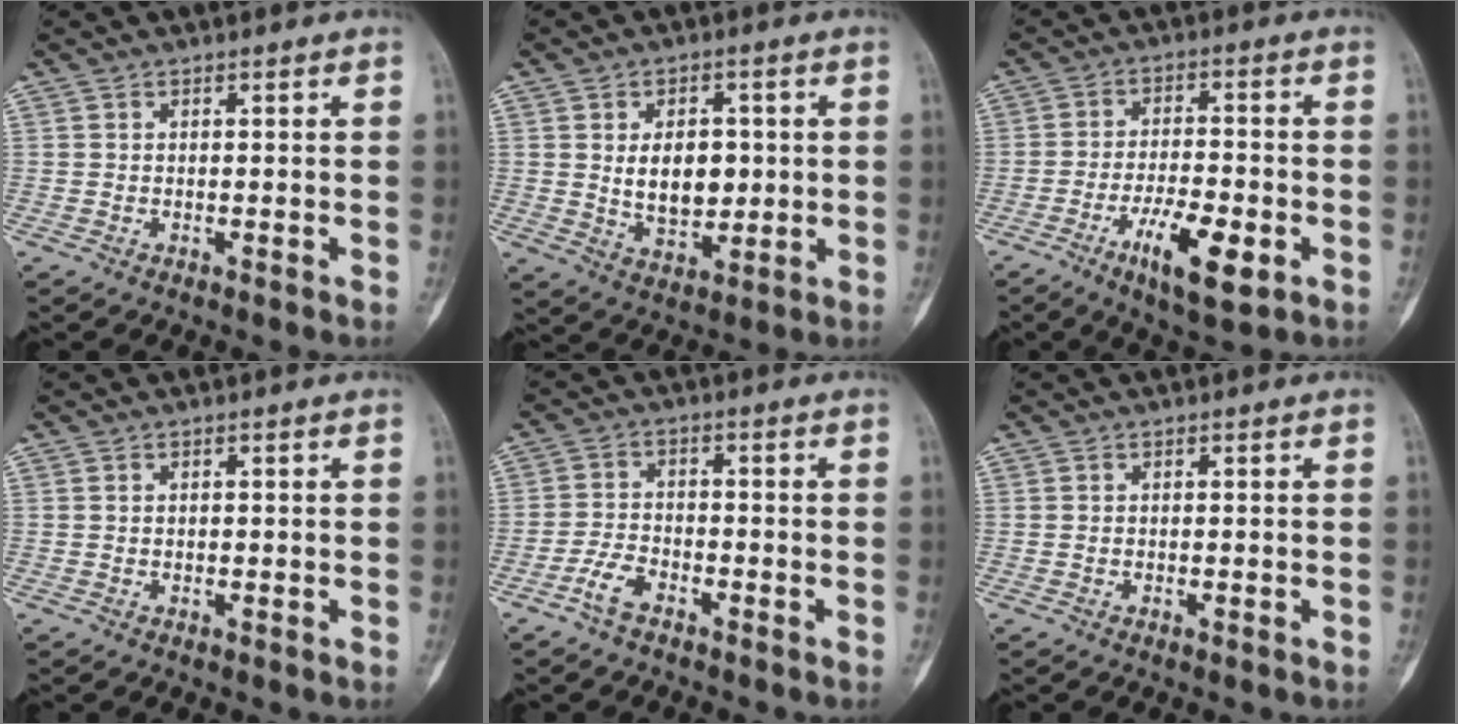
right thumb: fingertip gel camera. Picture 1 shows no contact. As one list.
[{"total": 9.2, "force": [0.9, 6.0, 7.0], "torque": [-0.084, -0.012, 0.026]}, {"total": 10.7, "force": [-4.5, 3.6, 9.0], "torque": [-0.153, 0.013, -0.071]}, {"total": 0.6, "force": [0.1, 0.4, 0.4], "torque": [-0.008, 0.001, 0.004]}, {"total": 4.3, "force": [-2.9, 2.0, 2.4], "torque": [-0.045, 0.019, -0.059]}, {"total": 0.0}]